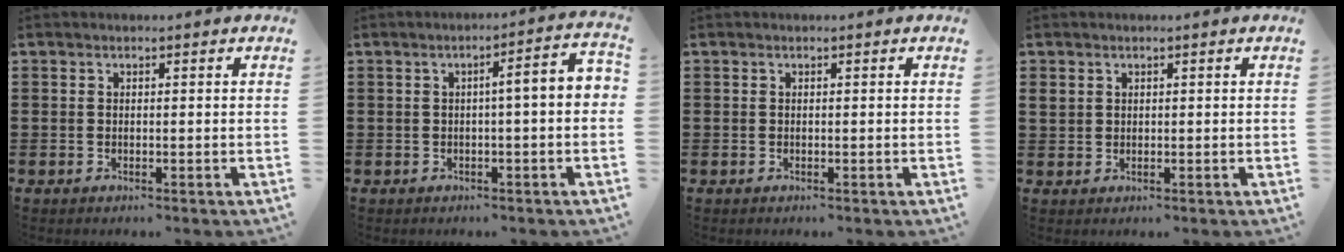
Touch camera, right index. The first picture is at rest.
{"total": 4.2, "force": [-0.5, 0.4, 4.2], "torque": [-0.076, 0.004, -0.014]}
{"total": 0.0}
{"total": 1.4, "force": [0.9, 1.0, 0.3], "torque": [-0.008, 0.004, 0.017]}